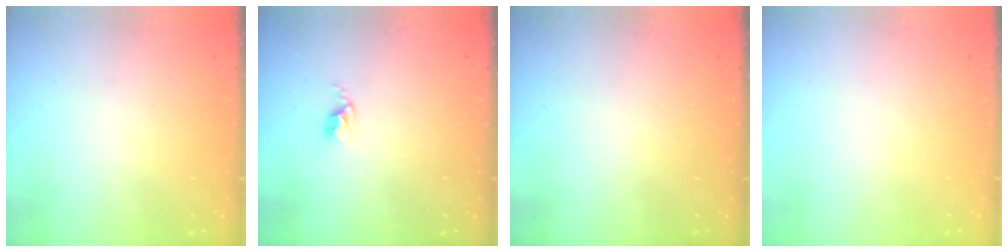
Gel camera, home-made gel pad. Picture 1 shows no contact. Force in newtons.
{"total": 2.4, "press": 2.4, "slide": 0.3}
{"total": 0.0}
{"total": 0.0}